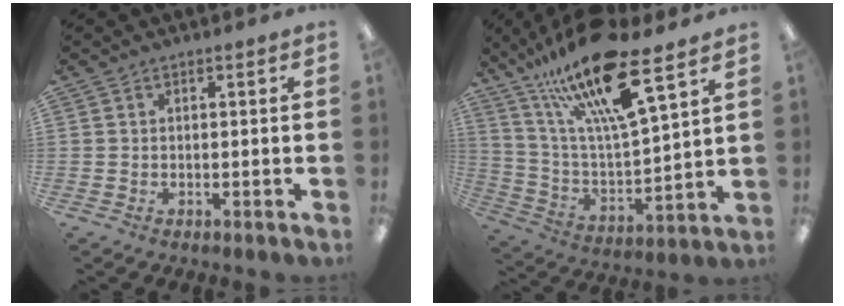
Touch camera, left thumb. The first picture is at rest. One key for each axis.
{"total": 21.7, "fx": 15.0, "fy": 5.1, "fz": 14.9, "tx": -0.272, "ty": -0.077, "tz": 0.248}